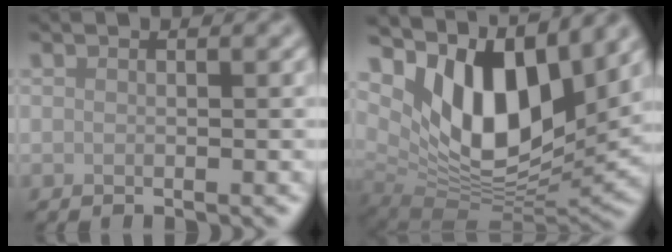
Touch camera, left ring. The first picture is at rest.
{"total": 12.3, "force": [5.4, 6.1, 9.2], "torque": [-0.157, -0.011, 0.099]}